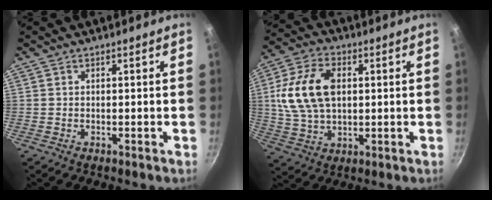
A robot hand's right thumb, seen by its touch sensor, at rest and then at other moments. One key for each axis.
{"total": 14.7, "fx": 2.2, "fy": 9.4, "fz": 11.1, "tx": -0.200, "ty": 0.006, "tz": 0.039}